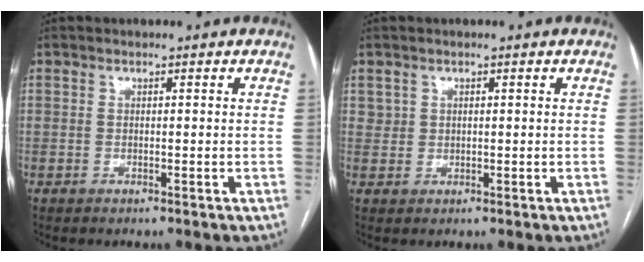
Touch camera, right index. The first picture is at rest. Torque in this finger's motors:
{"motor_torque": [-1.30, 0.75, -0.14, -0.08]}